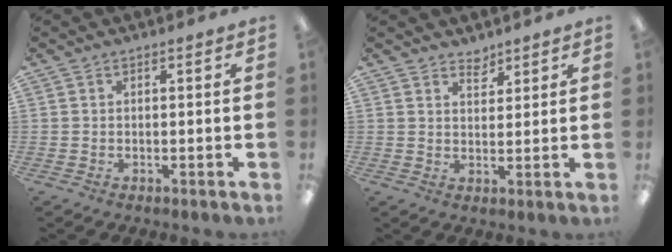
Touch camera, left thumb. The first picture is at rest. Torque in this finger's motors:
{"motor_torque": [-0.18, -0.10, -0.26, 0.17, -0.01]}